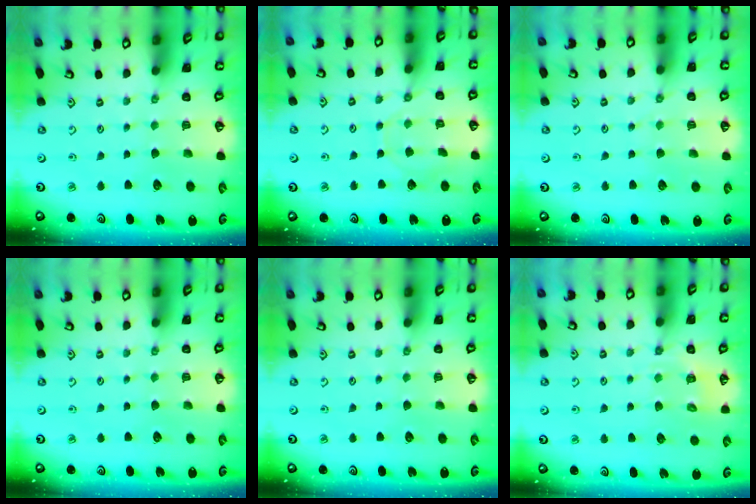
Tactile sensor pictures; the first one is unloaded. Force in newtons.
{"total": 7.0, "press": 7.0, "slide": 0.8}
{"total": 2.7, "press": 2.7, "slide": 0.5}
{"total": 0.0}
{"total": 0.0}
{"total": 6.6, "press": 6.5, "slide": 1.3}